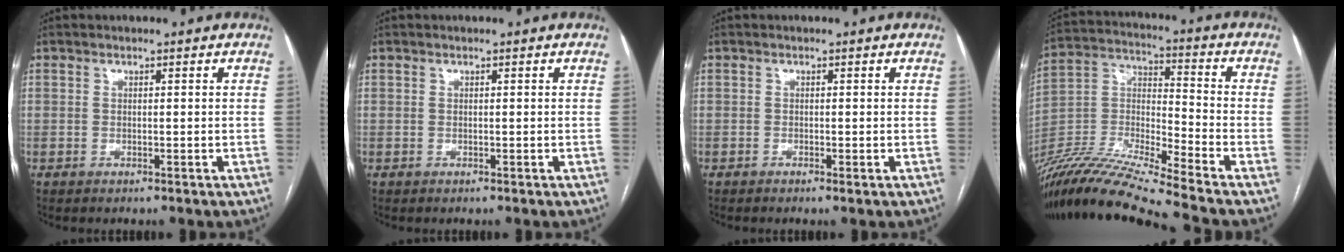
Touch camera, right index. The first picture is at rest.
{"total": 0.0}
{"total": 0.6, "force": [-0.4, 0.0, 0.5], "torque": [-0.008, -0.001, -0.006]}
{"total": 17.6, "force": [-15.7, -1.9, 7.7], "torque": [-0.156, 0.004, -0.294]}